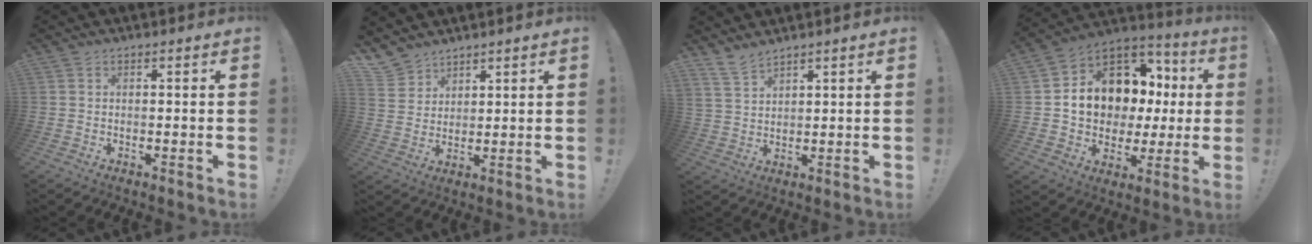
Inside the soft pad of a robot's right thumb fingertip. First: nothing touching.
{"total": 5.9, "force": [4.8, 3.5, 0.2], "torque": [-0.014, -0.043, 0.095]}
{"total": 5.4, "force": [4.8, 1.4, 2.0], "torque": [-0.044, -0.026, 0.092]}
{"total": 13.6, "force": [3.0, 10.9, 7.6], "torque": [-0.114, -0.019, 0.074]}